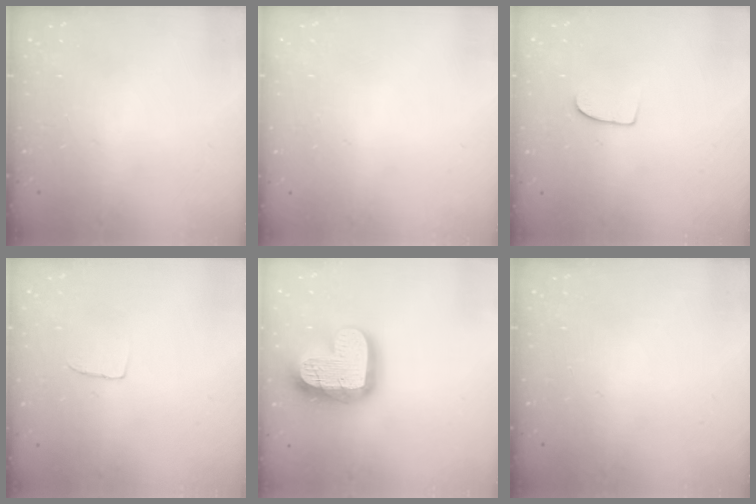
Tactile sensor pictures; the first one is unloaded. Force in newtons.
{"total": 0.0}
{"total": 6.5, "press": 6.5, "slide": 0.5}
{"total": 2.4, "press": 2.4, "slide": 0.1}
{"total": 20.3, "press": 20.3, "slide": 1.8}
{"total": 0.0}